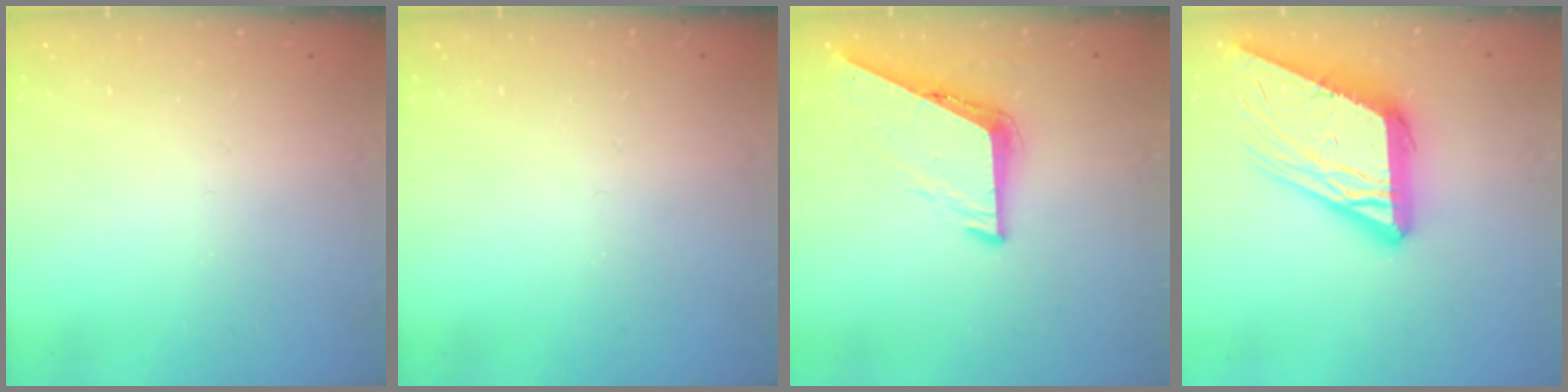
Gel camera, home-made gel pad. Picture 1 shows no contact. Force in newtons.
{"total": 0.0}
{"total": 6.8, "press": 6.8, "slide": 0.4}
{"total": 19.3, "press": 19.2, "slide": 2.3}